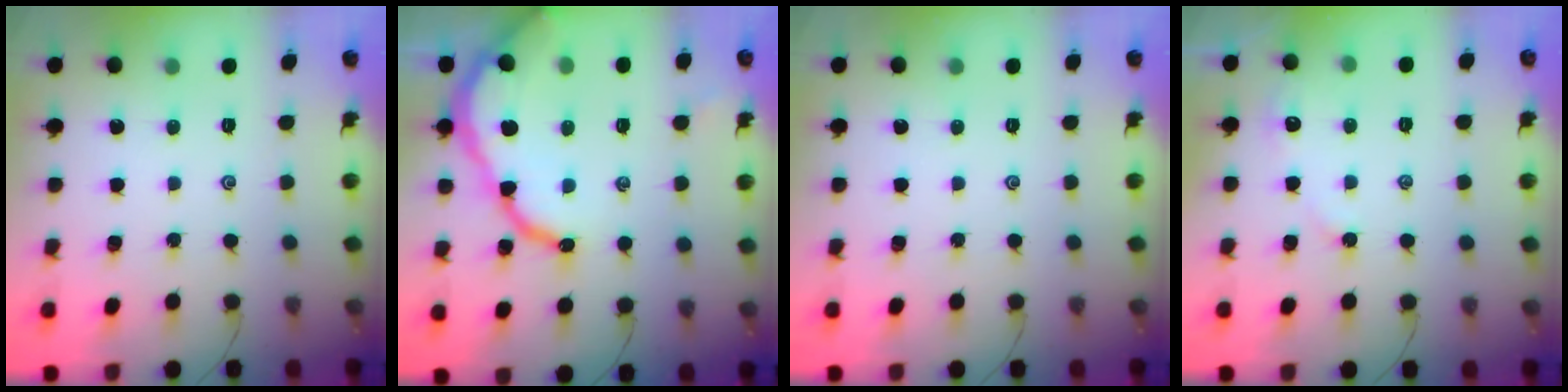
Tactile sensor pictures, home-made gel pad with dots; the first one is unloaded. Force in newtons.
{"total": 13.8, "press": 13.7, "slide": 1.4}
{"total": 0.0}
{"total": 2.9, "press": 2.9, "slide": 0.5}